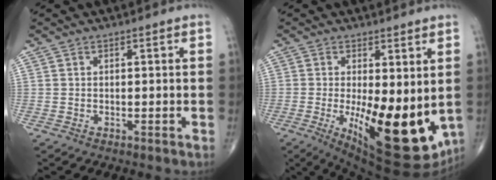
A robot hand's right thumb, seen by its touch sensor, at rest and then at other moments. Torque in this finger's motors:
{"motor_torque": [2.55, 2.45, 0.36, -0.24, 0.57]}